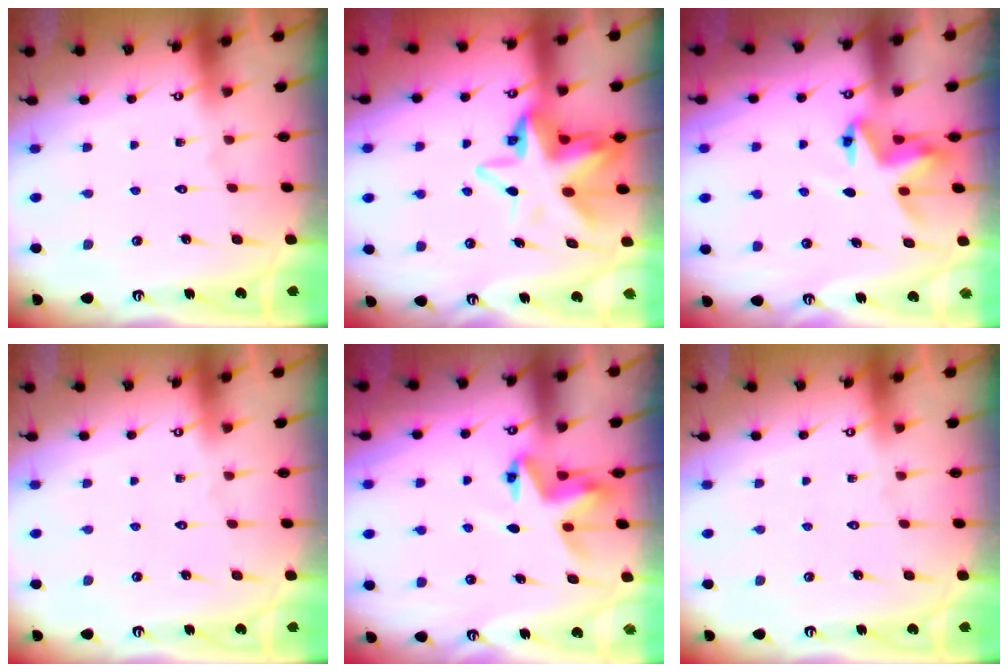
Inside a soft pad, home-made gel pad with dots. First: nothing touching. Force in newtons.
{"total": 11.4, "press": 11.3, "slide": 1.3}
{"total": 5.3, "press": 5.3, "slide": 0.1}
{"total": 0.0}
{"total": 5.3, "press": 5.3, "slide": 0.1}
{"total": 0.0}